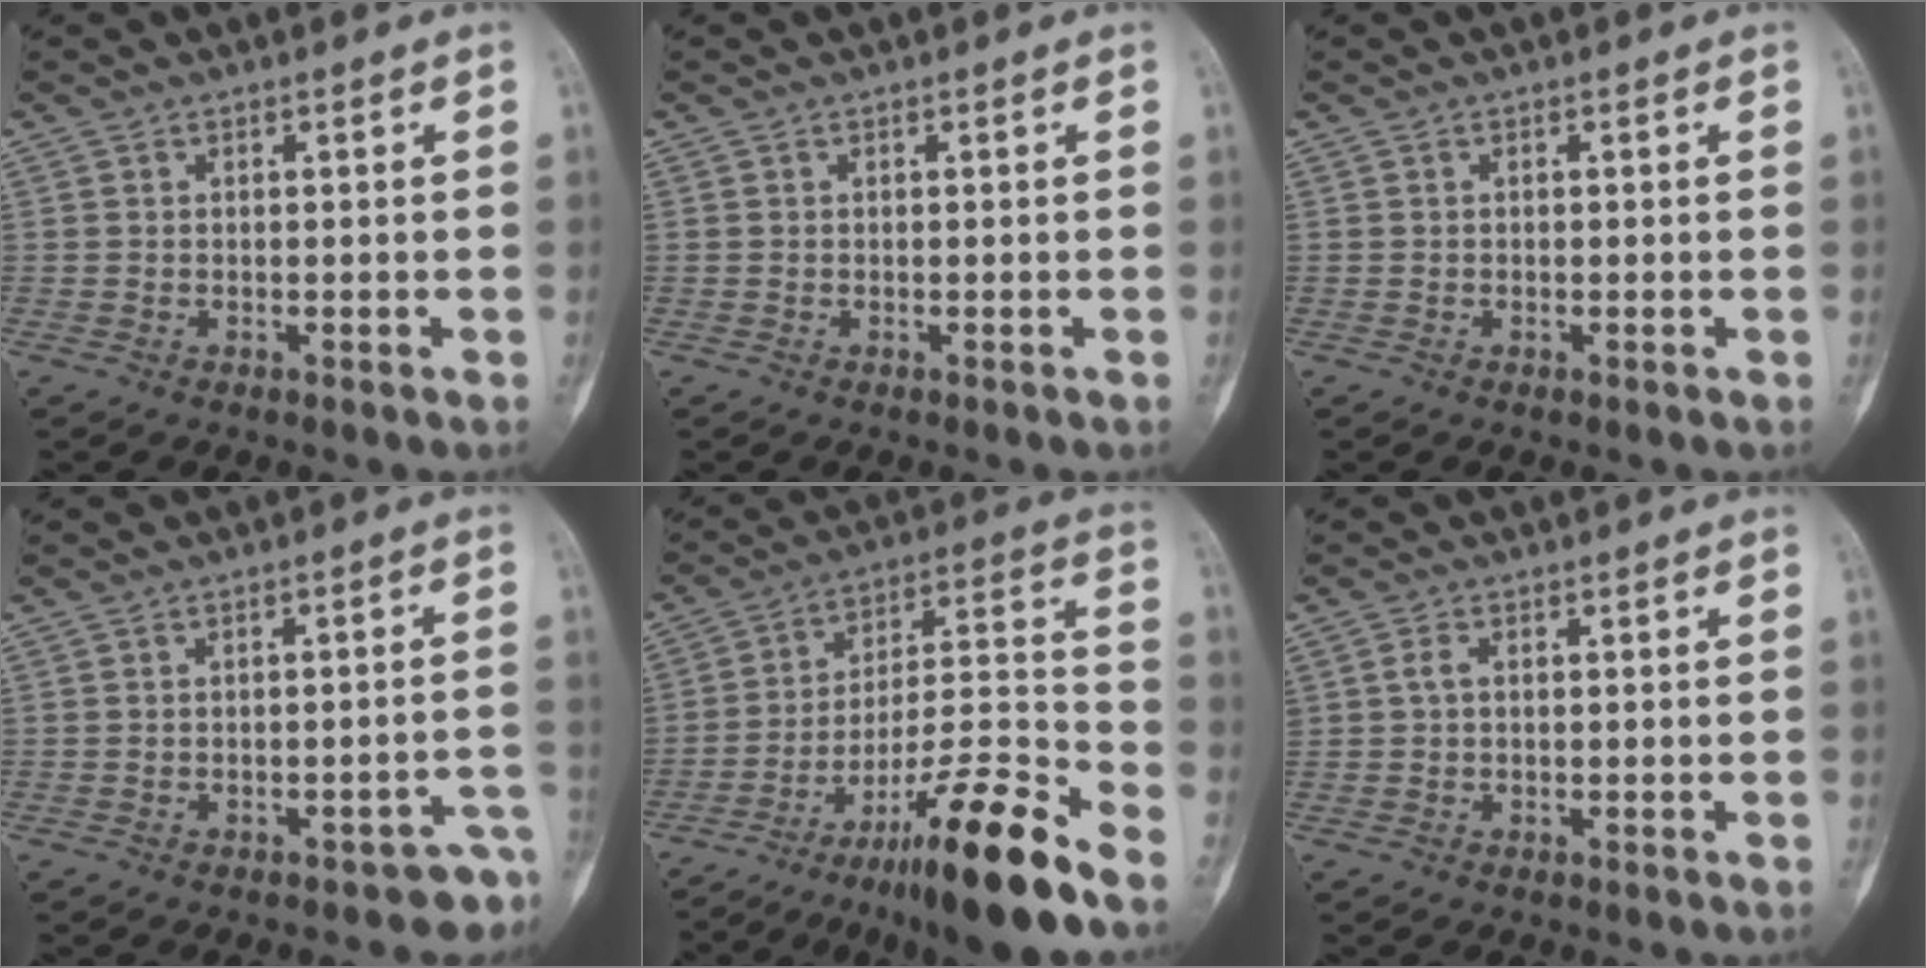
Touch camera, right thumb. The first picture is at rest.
{"total": 0.0}
{"total": 0.0}
{"total": 5.0, "force": [-3.4, 2.4, 2.8], "torque": [-0.015, 0.036, -0.039]}
{"total": 20.4, "force": [-14.2, 2.1, 14.5], "torque": [-0.237, 0.079, -0.232]}
{"total": 1.4, "force": [0.2, 0.9, 1.1], "torque": [-0.021, 0.002, 0.002]}